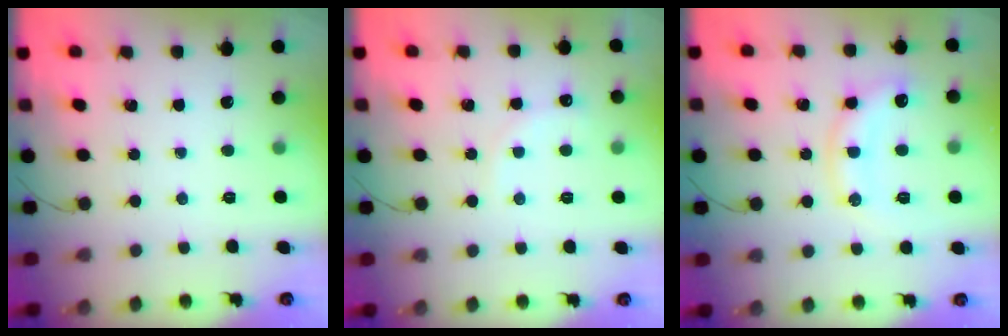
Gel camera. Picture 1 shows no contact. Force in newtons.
{"total": 6.7, "press": 6.5, "slide": 1.8}
{"total": 11.0, "press": 10.9, "slide": 0.7}